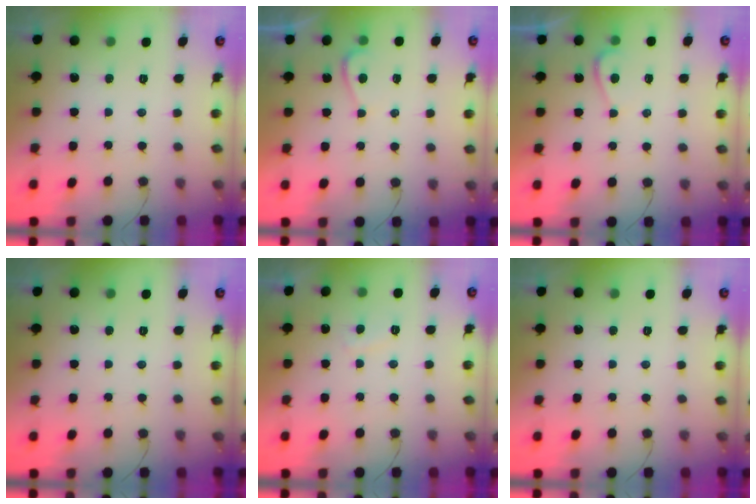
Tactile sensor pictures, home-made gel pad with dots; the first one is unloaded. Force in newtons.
{"total": 2.4, "press": 2.4, "slide": 0.3}
{"total": 2.4, "press": 2.4, "slide": 0.3}
{"total": 0.0}
{"total": 2.6, "press": 2.5, "slide": 0.8}
{"total": 0.0}